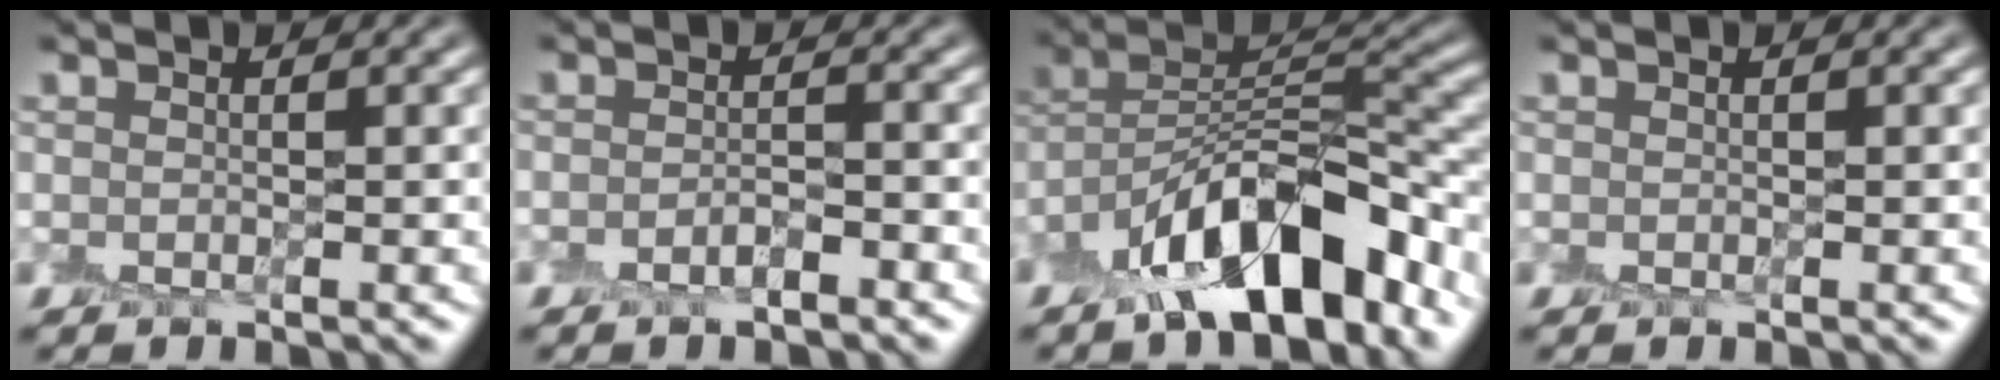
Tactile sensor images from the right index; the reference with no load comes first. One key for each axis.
{"total": 1.5, "fx": -1.2, "fy": 0.3, "fz": 0.7, "tx": -0.015, "ty": 0.002, "tz": -0.024}
{"total": 11.5, "fx": -7.5, "fy": 4.4, "fz": 7.5, "tx": -0.109, "ty": 0.012, "tz": -0.149}
{"total": 0.0}